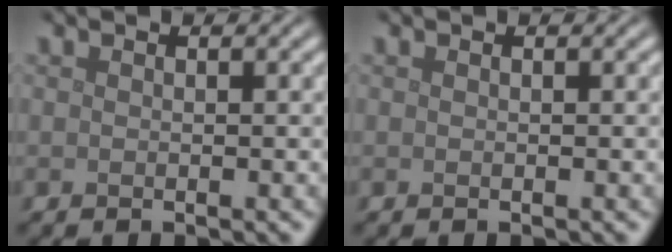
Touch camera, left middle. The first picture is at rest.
{"total": 0.0}